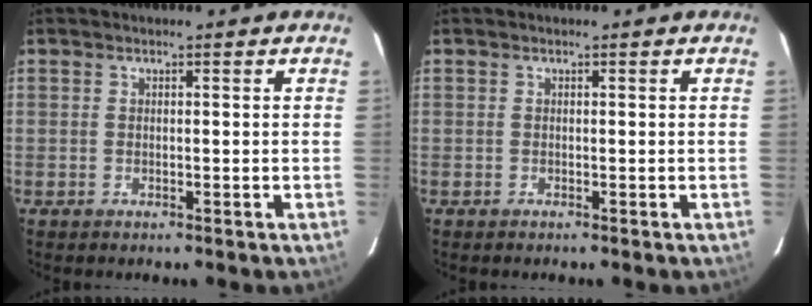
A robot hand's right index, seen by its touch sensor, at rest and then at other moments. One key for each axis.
{"total": 0.0}